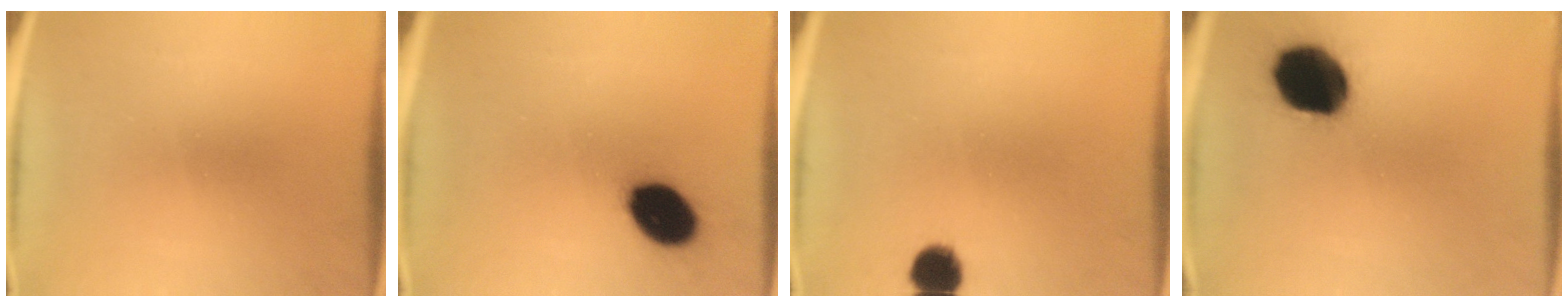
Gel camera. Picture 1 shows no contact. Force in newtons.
{"total": 11.4}
{"total": 5.6}
{"total": 17.9}